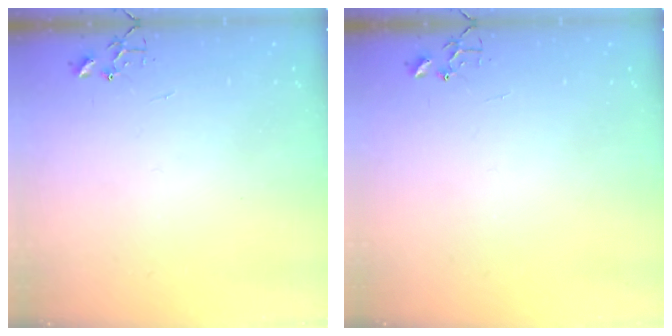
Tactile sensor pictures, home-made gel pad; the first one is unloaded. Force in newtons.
{"total": 0.0}